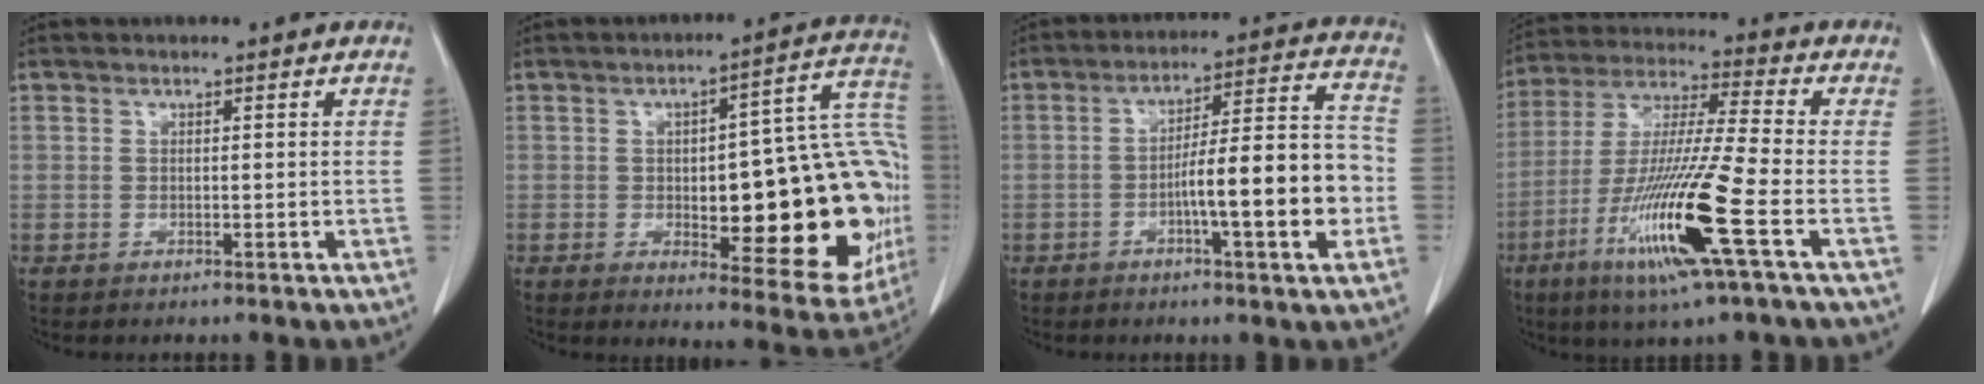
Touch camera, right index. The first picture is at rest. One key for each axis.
{"total": 25.2, "fx": -2.9, "fy": 7.7, "fz": 23.8, "tx": -0.221, "ty": 0.035, "tz": -0.014}
{"total": 13.7, "fx": -3.7, "fy": 1.3, "fz": 13.1, "tx": -0.198, "ty": 0.020, "tz": -0.054}
{"total": 17.0, "fx": -6.7, "fy": -0.5, "fz": 15.6, "tx": -0.322, "ty": -0.027, "tz": -0.129}